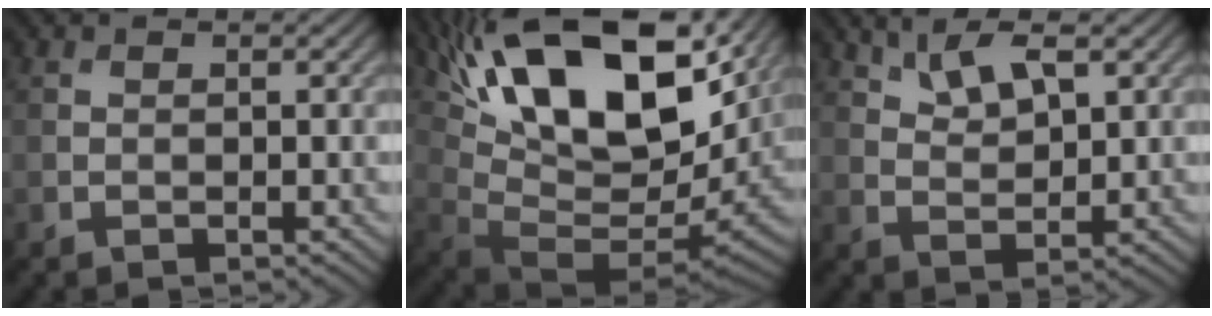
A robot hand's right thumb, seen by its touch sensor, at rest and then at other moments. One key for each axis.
{"total": 20.6, "fx": 8.3, "fy": 8.9, "fz": 16.6, "tx": -0.297, "ty": 0.027, "tz": 0.148}
{"total": 5.3, "fx": 3.3, "fy": 2.0, "fz": 3.7, "tx": -0.076, "ty": -0.002, "tz": 0.070}